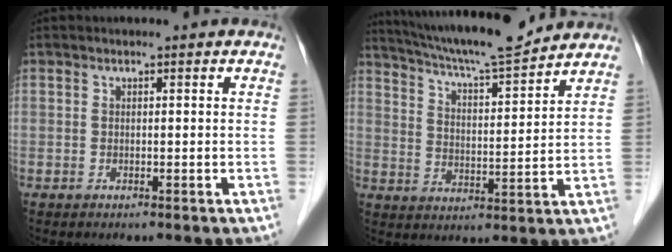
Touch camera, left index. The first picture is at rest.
{"total": 14.5, "force": [13.4, 0.1, 5.6], "torque": [-0.101, 0.001, 0.211]}